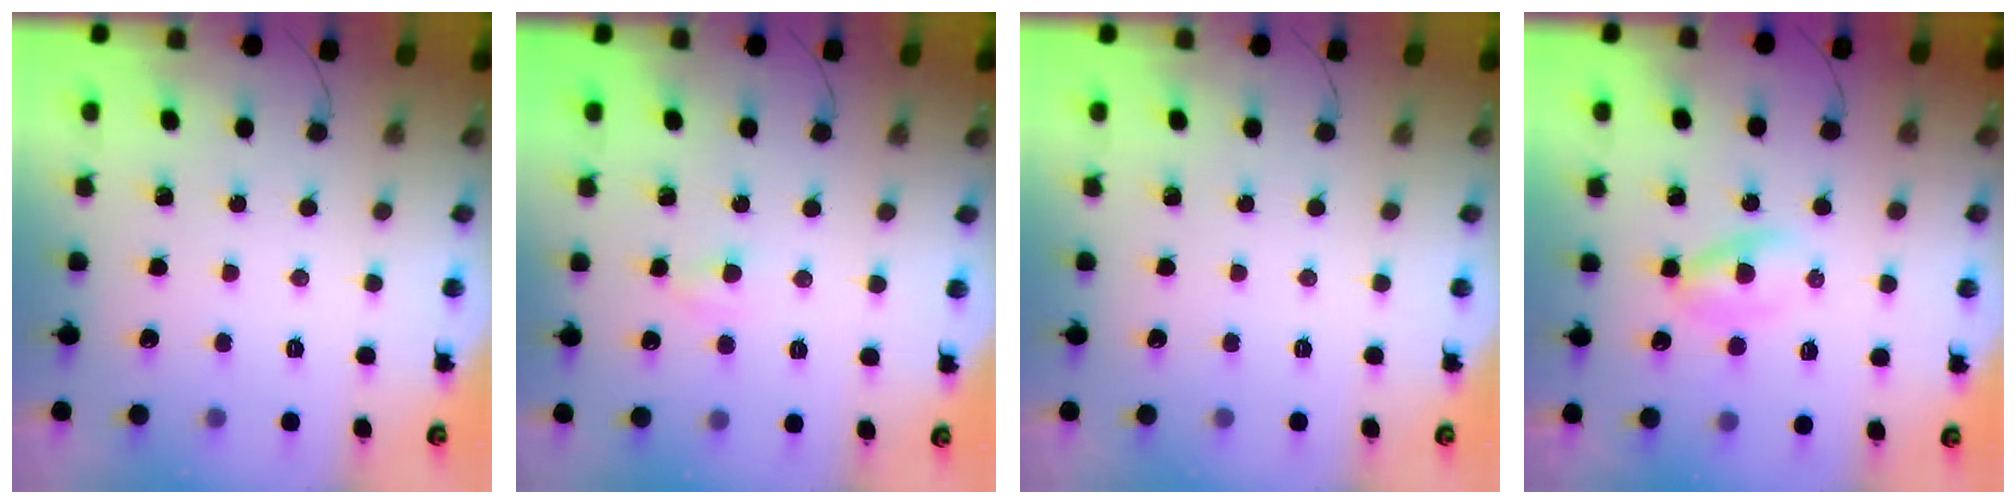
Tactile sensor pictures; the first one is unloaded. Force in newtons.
{"total": 2.8, "press": 2.6, "slide": 1.0}
{"total": 0.0}
{"total": 4.0, "press": 3.7, "slide": 1.3}